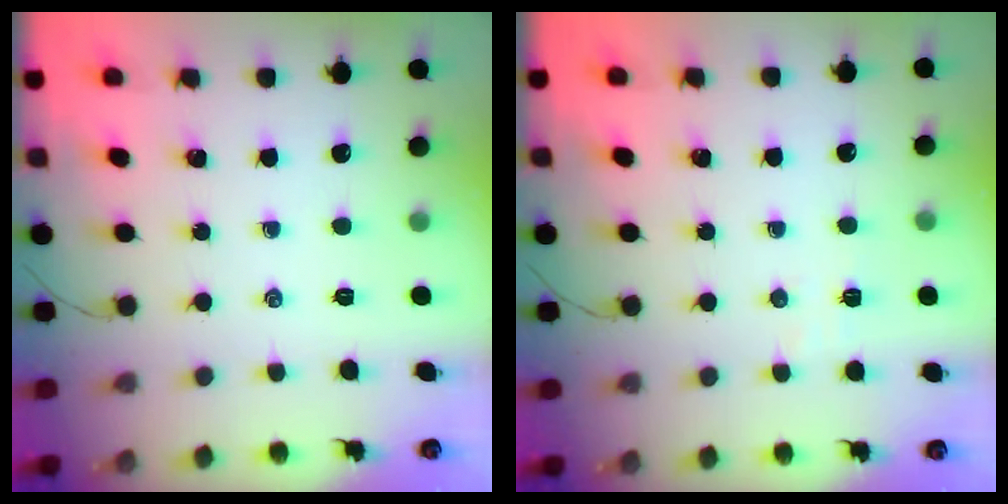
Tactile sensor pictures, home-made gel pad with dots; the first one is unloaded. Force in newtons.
{"total": 2.9, "press": 2.8, "slide": 0.6}